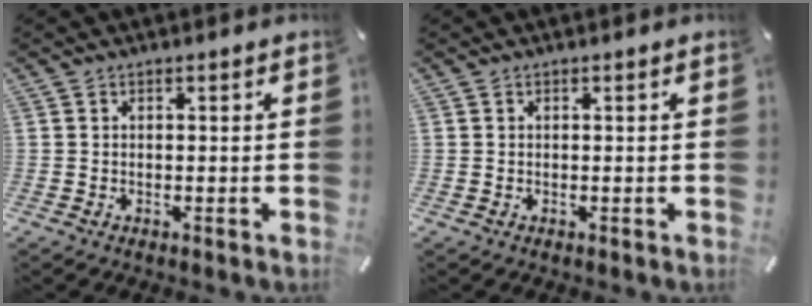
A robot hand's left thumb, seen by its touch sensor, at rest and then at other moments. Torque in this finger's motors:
{"motor_torque": [0.02, 0.27, -0.02, 0.06, 0.04]}